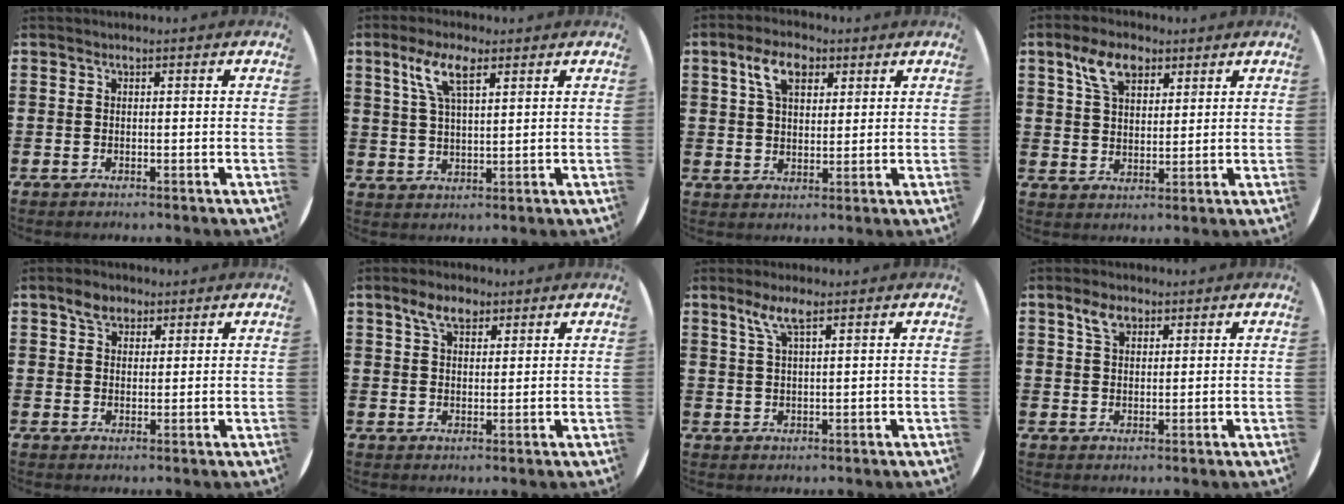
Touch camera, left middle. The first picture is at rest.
{"total": 6.2, "force": [3.6, 2.0, 4.6], "torque": [-0.102, 0.011, 0.063]}
{"total": 6.0, "force": [3.3, 3.3, 3.8], "torque": [-0.071, 0.008, 0.055]}
{"total": 6.5, "force": [3.9, 3.6, 3.7], "torque": [-0.069, 0.006, 0.070]}
{"total": 3.1, "force": [2.3, 1.9, 0.9], "torque": [-0.006, 0.002, 0.041]}
{"total": 4.7, "force": [3.2, 2.4, 2.5], "torque": [-0.040, 0.003, 0.054]}
{"total": 4.0, "force": [2.6, 0.8, 3.0], "torque": [-0.066, 0.007, 0.044]}
{"total": 3.4, "force": [2.2, 1.9, 1.7], "torque": [-0.030, 0.002, 0.040]}